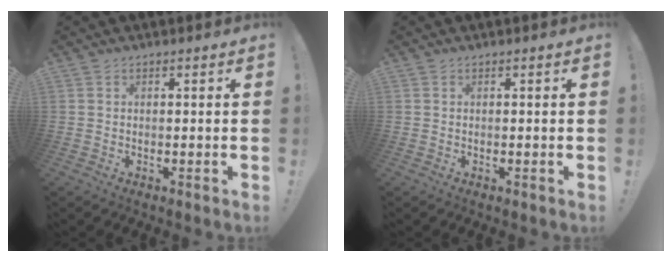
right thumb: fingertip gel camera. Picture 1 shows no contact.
{"total": 0.0}